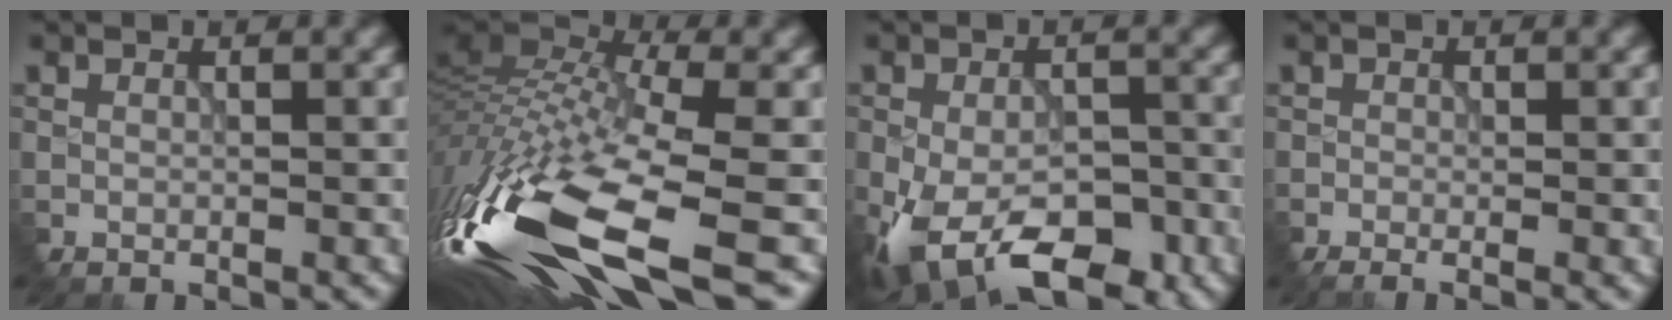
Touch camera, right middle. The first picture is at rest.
{"total": 16.5, "force": [-6.1, 5.7, 14.3], "torque": [-0.341, -0.019, -0.086]}
{"total": 9.9, "force": [-5.8, 4.9, 6.3], "torque": [-0.142, -0.031, -0.072]}
{"total": 2.3, "force": [-1.4, 0.5, 1.8], "torque": [-0.024, -0.005, 0.002]}